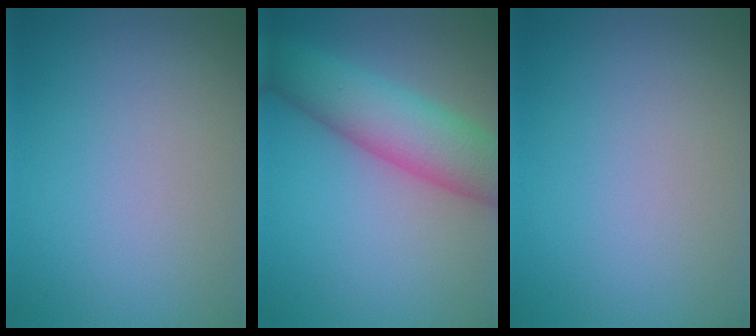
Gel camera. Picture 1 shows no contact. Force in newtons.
{"total": 7.4, "press": 7.4, "slide": 0.2}
{"total": 0.0}